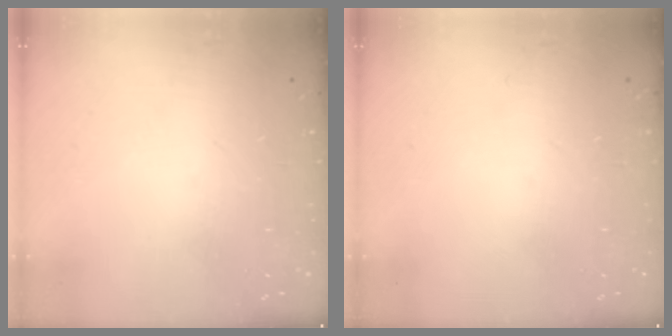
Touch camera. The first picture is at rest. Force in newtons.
{"total": 0.0}